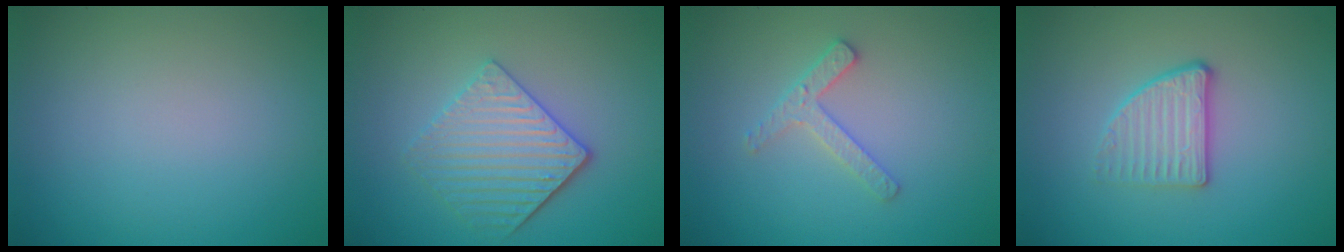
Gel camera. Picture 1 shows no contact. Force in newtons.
{"total": 4.1, "press": 3.5, "slide": 2.2}
{"total": 2.3, "press": 2.2, "slide": 0.4}
{"total": 2.8, "press": 2.5, "slide": 1.4}